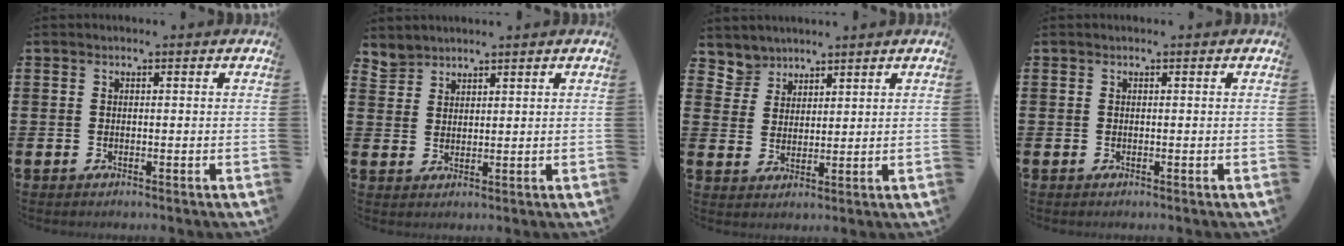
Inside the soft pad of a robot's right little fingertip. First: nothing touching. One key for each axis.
{"total": 2.8, "fx": 2.8, "fy": 0.5, "fz": -0.5, "tx": 0.002, "ty": -0.008, "tz": 0.055}
{"total": 3.9, "fx": 3.6, "fy": 1.7, "fz": -0.3, "tx": -0.012, "ty": -0.004, "tz": 0.070}
{"total": 0.0}